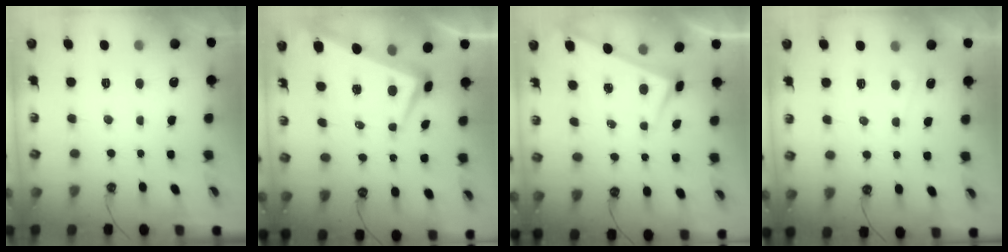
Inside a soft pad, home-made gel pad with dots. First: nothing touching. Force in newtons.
{"total": 1.9, "press": 1.5, "slide": 1.2}
{"total": 3.1, "press": 3.1, "slide": 0.2}
{"total": 2.4, "press": 2.4, "slide": 0.3}